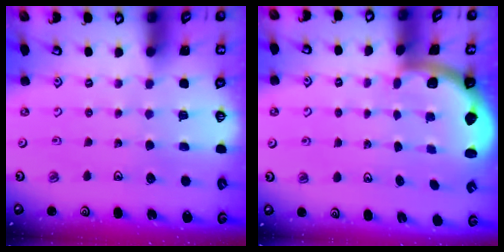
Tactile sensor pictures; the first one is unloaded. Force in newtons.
{"total": 1.9, "press": 1.8, "slide": 0.5}